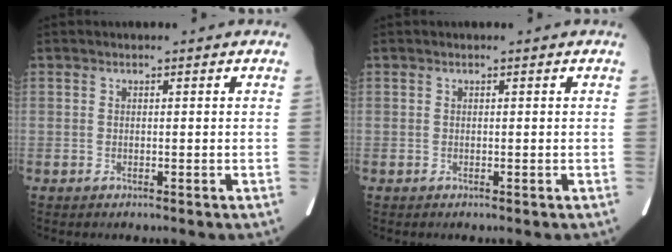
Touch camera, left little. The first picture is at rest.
{"total": 0.0}